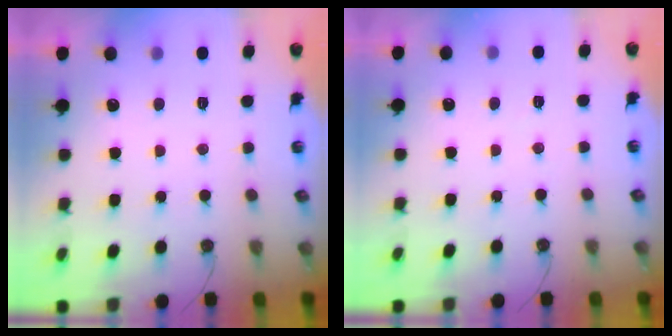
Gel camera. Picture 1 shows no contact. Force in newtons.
{"total": 2.6, "press": 2.6, "slide": 0.5}